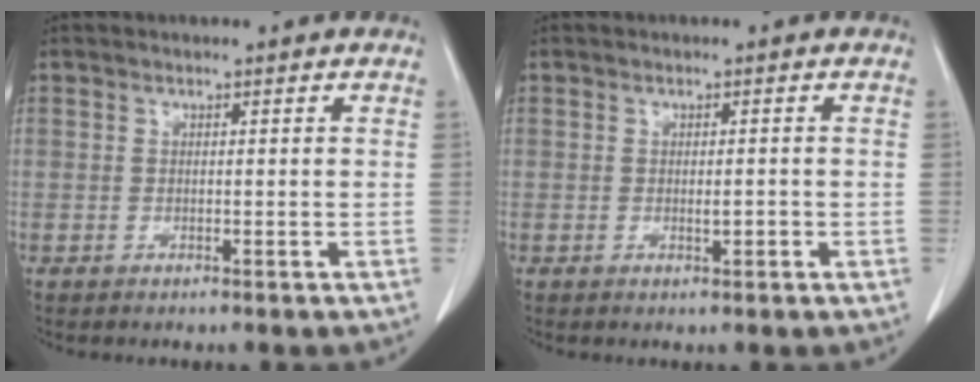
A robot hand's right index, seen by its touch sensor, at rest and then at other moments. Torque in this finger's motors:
{"motor_torque": [-0.02, 0.06, 0.03, 0.00]}